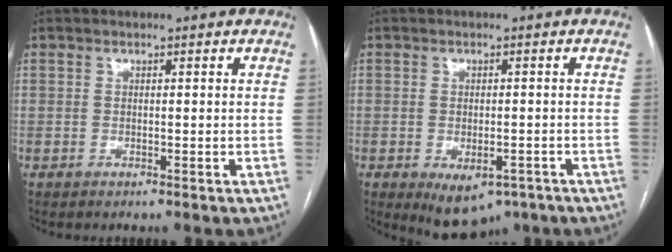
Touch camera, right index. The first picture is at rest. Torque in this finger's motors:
{"motor_torque": [0.96, -0.42, 0.35, 0.06]}